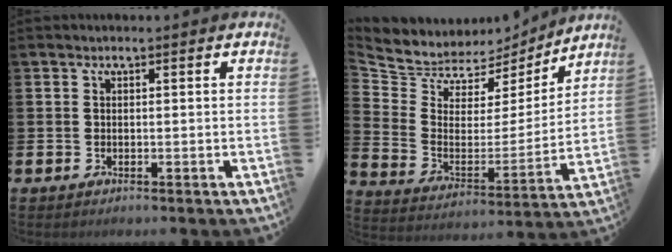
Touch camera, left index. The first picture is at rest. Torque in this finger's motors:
{"motor_torque": [1.06, -1.07, 0.03, -0.07]}